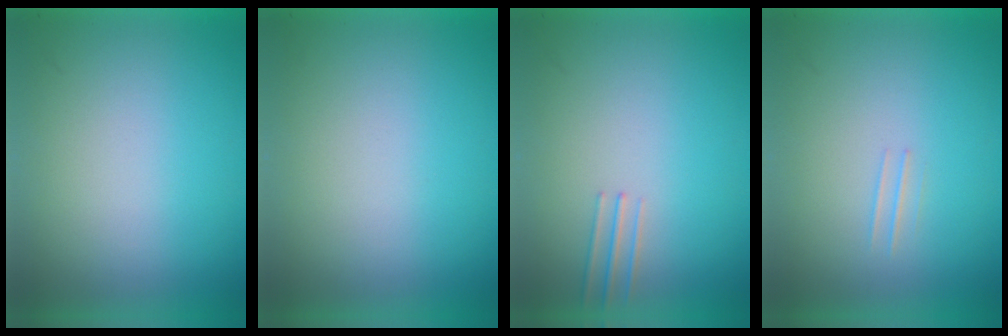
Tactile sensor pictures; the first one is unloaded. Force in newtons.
{"total": 1.0}
{"total": 1.1}
{"total": 1.1}